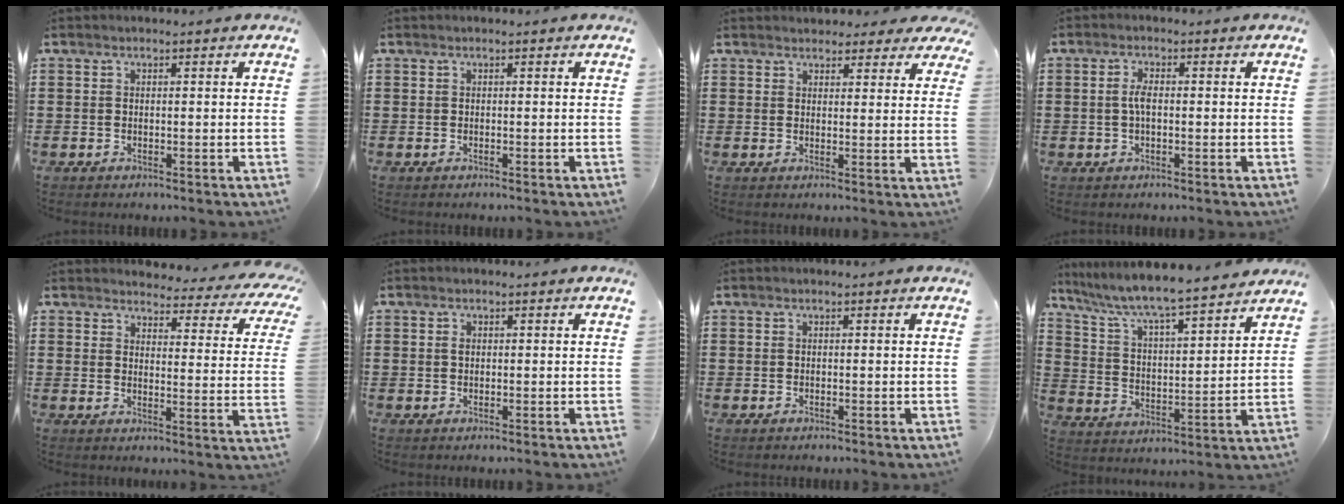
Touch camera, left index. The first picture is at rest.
{"total": 0.0}
{"total": 3.3, "force": [3.1, 1.2, 0.6], "torque": [-0.014, -0.009, 0.055]}
{"total": 2.8, "force": [0.1, 0.9, 2.6], "torque": [-0.058, 0.000, -0.002]}
{"total": 3.6, "force": [3.4, 0.6, 1.1], "torque": [-0.035, -0.028, 0.053]}
{"total": 0.8, "force": [0.2, 0.5, 0.5], "torque": [-0.013, 0.002, 0.003]}
{"total": 0.0}
{"total": 6.0, "force": [5.5, 0.1, 2.3], "torque": [-0.071, -0.044, 0.087]}